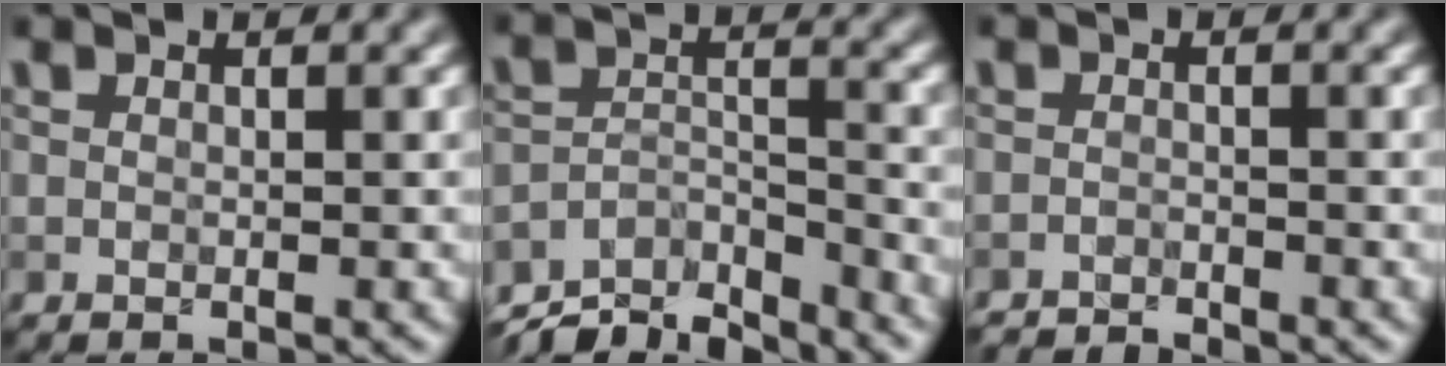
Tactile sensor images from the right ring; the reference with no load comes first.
{"total": 7.9, "force": [-7.1, 2.2, 2.8], "torque": [-0.058, -0.008, -0.126]}
{"total": 2.3, "force": [-2.3, 0.3, 0.1], "torque": [0.001, -0.004, -0.046]}